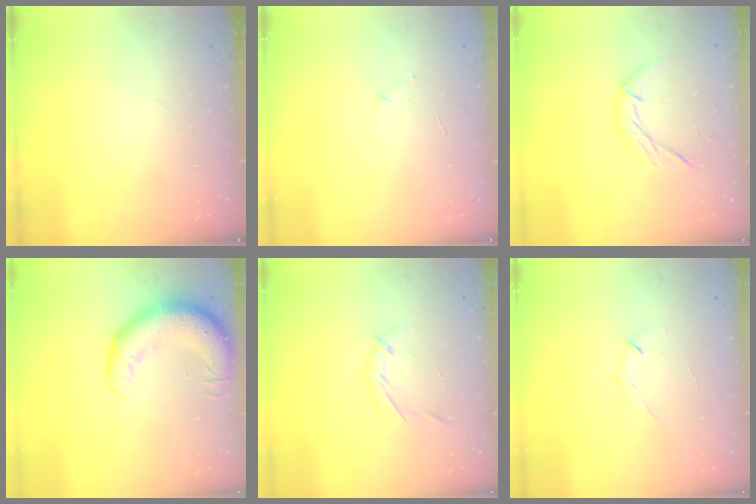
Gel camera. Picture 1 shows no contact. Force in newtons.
{"total": 2.9, "press": 2.8, "slide": 0.8}
{"total": 6.8, "press": 6.8, "slide": 0.7}
{"total": 14.5, "press": 14.1, "slide": 3.5}
{"total": 6.8, "press": 6.7, "slide": 0.9}
{"total": 3.5, "press": 3.3, "slide": 1.0}